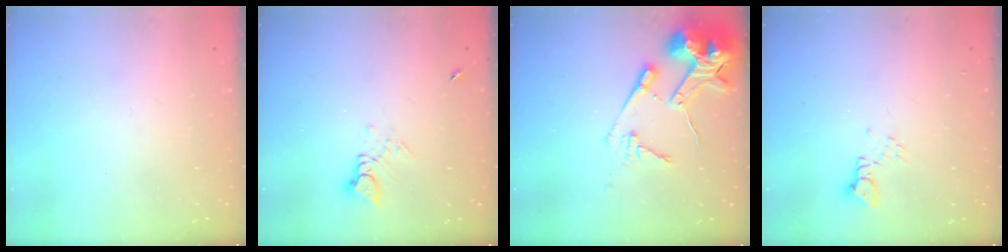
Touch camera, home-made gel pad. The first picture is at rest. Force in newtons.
{"total": 3.8, "press": 3.8, "slide": 0.3}
{"total": 14.6, "press": 14.5, "slide": 1.6}
{"total": 2.2, "press": 2.2, "slide": 0.3}